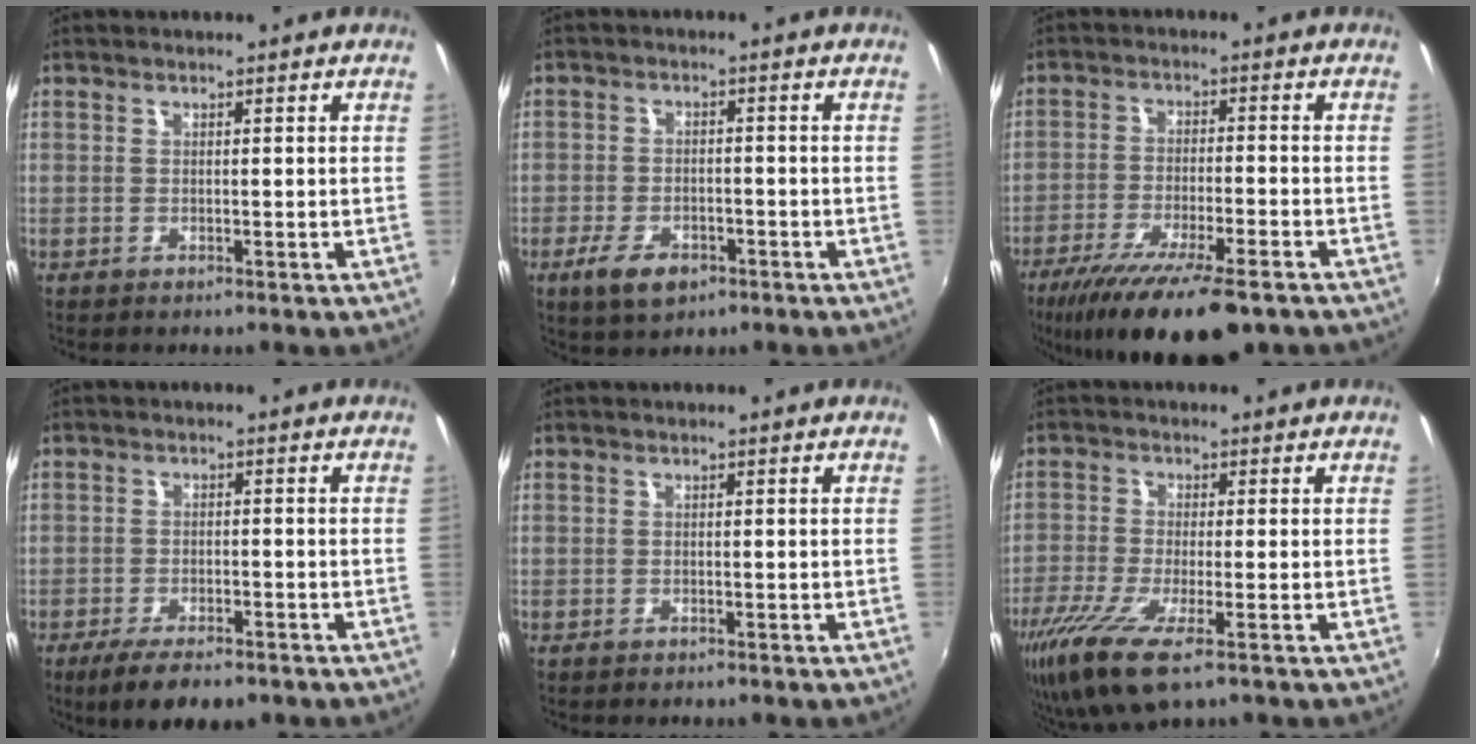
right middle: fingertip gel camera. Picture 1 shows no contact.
{"total": 6.9, "force": [-4.0, 3.7, 4.2], "torque": [-0.105, -0.012, -0.068]}
{"total": 16.5, "force": [-11.8, 3.8, 10.9], "torque": [-0.211, -0.055, -0.192]}
{"total": 7.9, "force": [-5.7, 2.7, 4.7], "torque": [-0.104, -0.020, -0.094]}
{"total": 0.6, "force": [-0.5, 0.3, 0.1], "torque": [-0.005, -0.002, -0.009]}
{"total": 11.5, "force": [-6.6, 2.6, 9.1], "torque": [-0.206, -0.045, -0.124]}